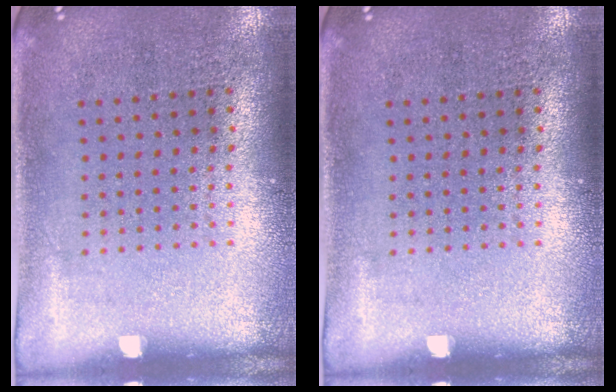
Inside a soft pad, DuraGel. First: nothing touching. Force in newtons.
{"total": 0.0}